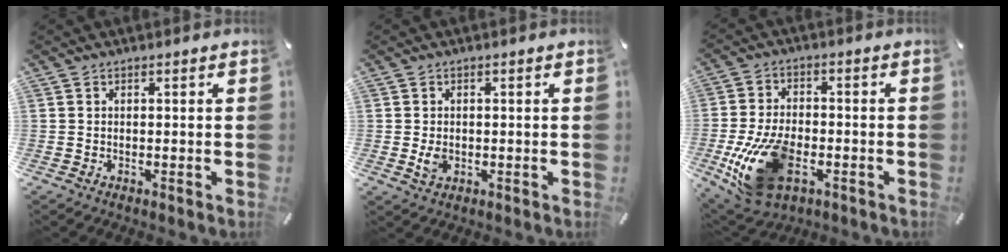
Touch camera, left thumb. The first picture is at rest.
{"total": 2.8, "force": [-0.5, 2.2, 1.8], "torque": [-0.030, -0.002, -0.010]}
{"total": 16.6, "force": [-5.1, 10.0, 12.3], "torque": [-0.250, 0.006, -0.082]}